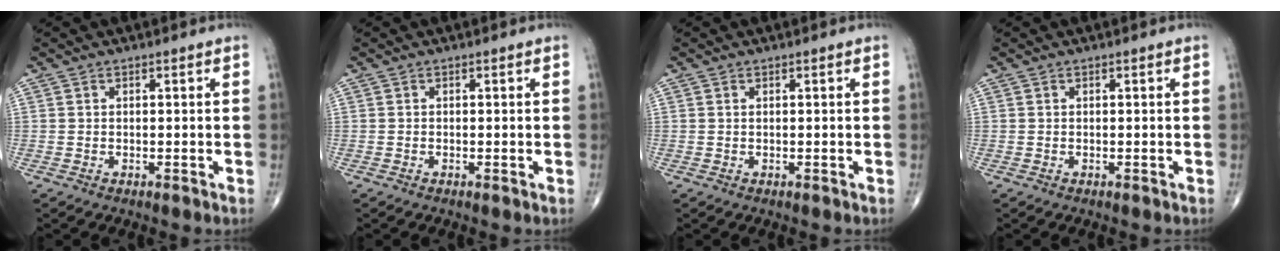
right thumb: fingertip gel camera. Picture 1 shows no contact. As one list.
[{"total": 0.0}, {"total": 0.0}, {"total": 0.0}]